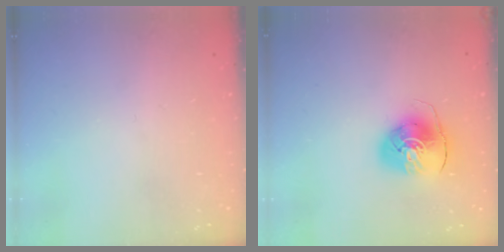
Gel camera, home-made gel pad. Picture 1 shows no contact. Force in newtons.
{"total": 9.3, "press": 9.2, "slide": 1.1}